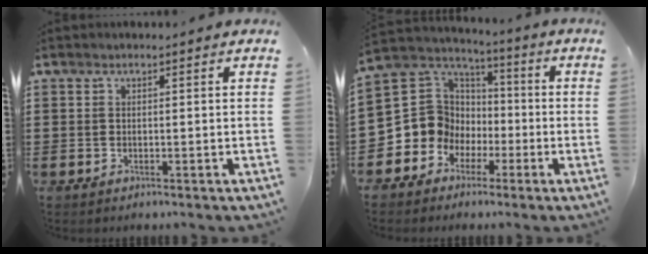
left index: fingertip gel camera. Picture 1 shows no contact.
{"total": 9.9, "force": [-1.0, 9.6, 2.2], "torque": [-0.104, -0.017, -0.016]}